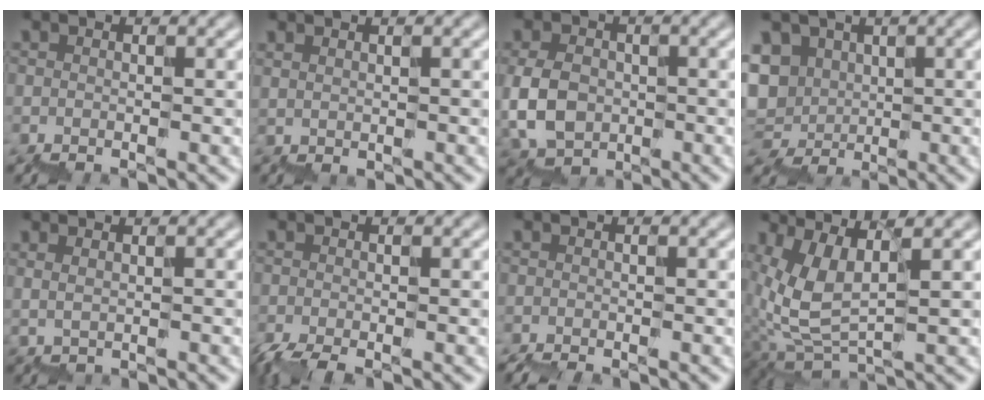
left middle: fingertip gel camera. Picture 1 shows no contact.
{"total": 0.9, "force": [0.9, -0.1, 0.2], "torque": [-0.005, 0.001, 0.018]}
{"total": 3.1, "force": [0.2, 2.8, 1.4], "torque": [-0.049, 0.009, 0.002]}
{"total": 4.6, "force": [2.2, 3.9, 0.9], "torque": [-0.043, 0.024, 0.035]}
{"total": 1.5, "force": [1.5, -0.2, -0.1], "torque": [-0.002, 0.002, 0.024]}
{"total": 1.6, "force": [-1.4, 0.2, 0.8], "torque": [-0.023, 0.001, -0.033]}
{"total": 1.4, "force": [-1.4, 0.2, 0.2], "torque": [-0.004, 0.006, -0.015]}
{"total": 4.0, "force": [2.7, 1.3, 2.7], "torque": [-0.092, 0.005, 0.061]}